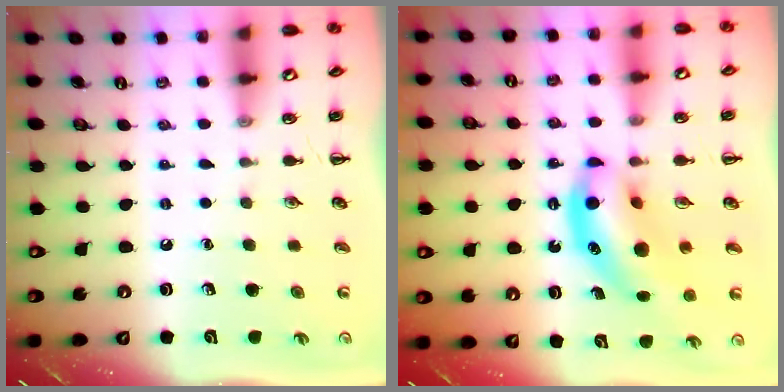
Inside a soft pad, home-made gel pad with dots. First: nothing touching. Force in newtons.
{"total": 12.0, "press": 11.7, "slide": 2.9}